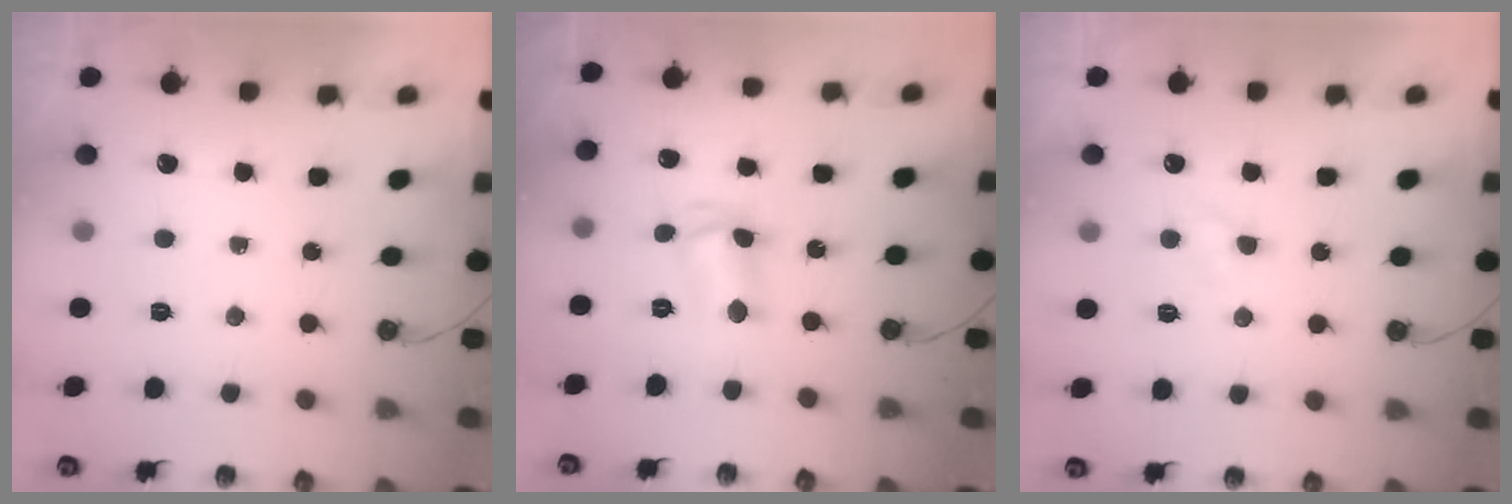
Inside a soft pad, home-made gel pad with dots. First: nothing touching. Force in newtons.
{"total": 6.4, "press": 6.3, "slide": 1.3}
{"total": 2.9, "press": 2.8, "slide": 0.5}